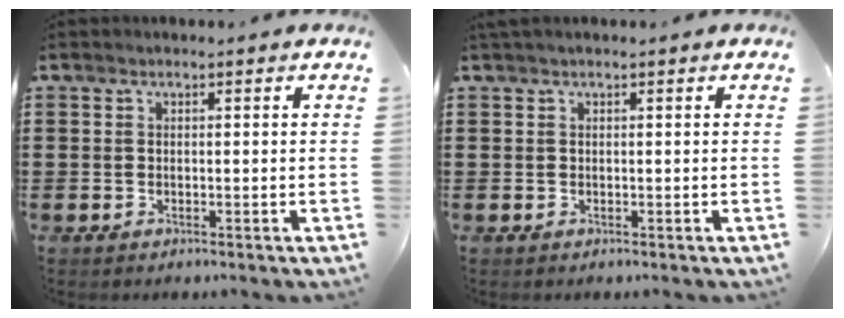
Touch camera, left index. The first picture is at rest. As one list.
[{"total": 0.6, "force": [0.3, 0.1, 0.5], "torque": [-0.010, 0.001, 0.007]}]